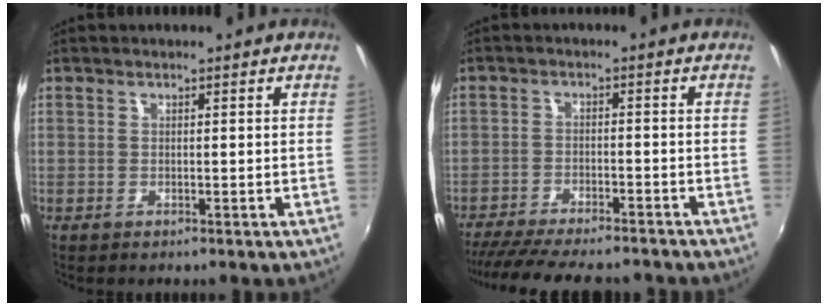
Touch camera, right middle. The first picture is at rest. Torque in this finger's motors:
{"motor_torque": [1.08, -1.06, 0.24, 0.07]}